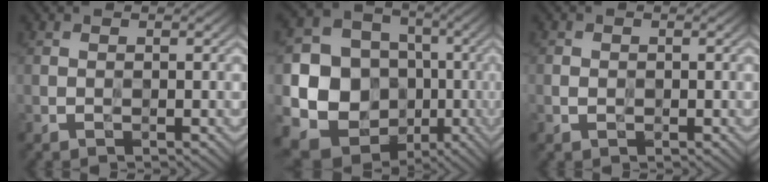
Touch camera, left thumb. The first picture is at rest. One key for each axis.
{"total": 17.1, "fx": -3.5, "fy": 15.2, "fz": 6.9, "tx": -0.171, "ty": -0.034, "tz": -0.077}
{"total": 0.8, "fx": -0.2, "fy": 0.7, "fz": 0.3, "tx": -0.009, "ty": -0.003, "tz": -0.006}